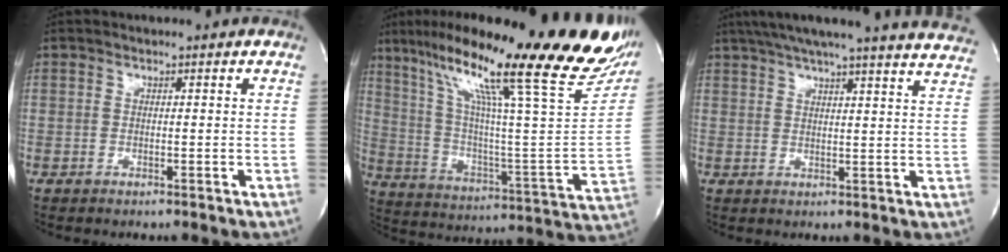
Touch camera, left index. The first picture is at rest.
{"total": 33.5, "force": [23.3, 2.1, 24.0], "torque": [-0.316, -0.021, 0.336]}
{"total": 25.3, "force": [22.9, 0.2, 10.9], "torque": [-0.174, -0.024, 0.278]}